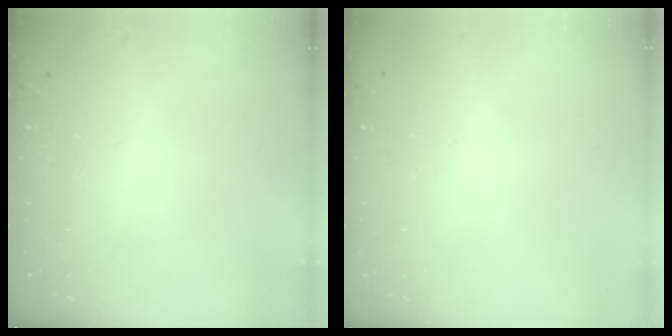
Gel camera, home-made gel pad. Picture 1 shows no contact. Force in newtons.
{"total": 0.5, "press": 0.5, "slide": 0.1}